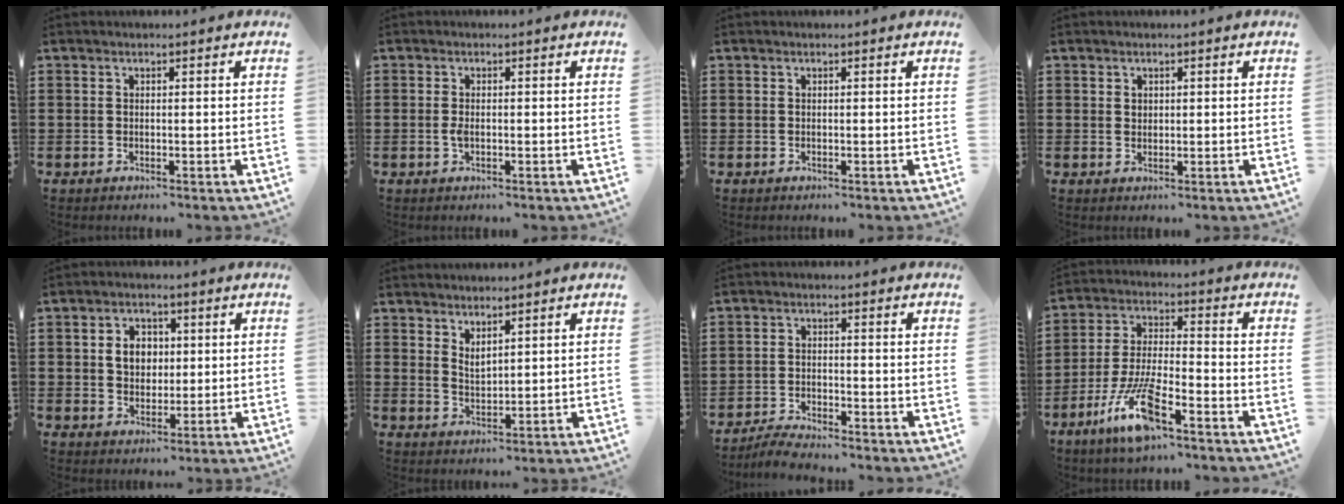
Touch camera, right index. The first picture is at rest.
{"total": 1.4, "force": [-0.2, 0.6, 1.2], "torque": [-0.024, 0.000, -0.005]}
{"total": 0.0}
{"total": 1.1, "force": [0.6, 0.8, 0.3], "torque": [-0.008, 0.003, 0.012]}
{"total": 4.6, "force": [0.6, 3.7, 2.7], "torque": [-0.057, 0.012, 0.006]}
{"total": 2.2, "force": [2.1, 0.6, 0.5], "torque": [-0.014, 0.003, 0.039]}
{"total": 3.4, "force": [-3.3, 0.1, 0.5], "torque": [-0.013, 0.005, -0.069]}
{"total": 10.8, "force": [-6.8, 2.2, 8.2], "torque": [-0.187, -0.003, -0.133]}